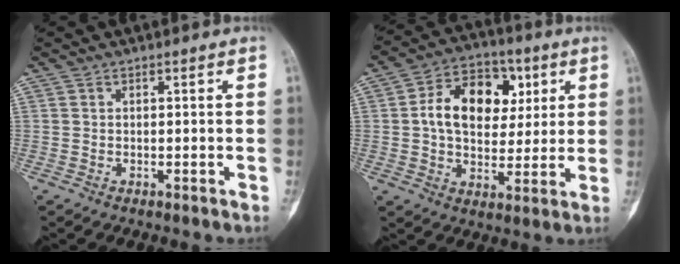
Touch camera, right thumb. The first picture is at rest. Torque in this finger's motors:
{"motor_torque": [-0.40, 0.82, 1.13, 0.36, 0.11]}